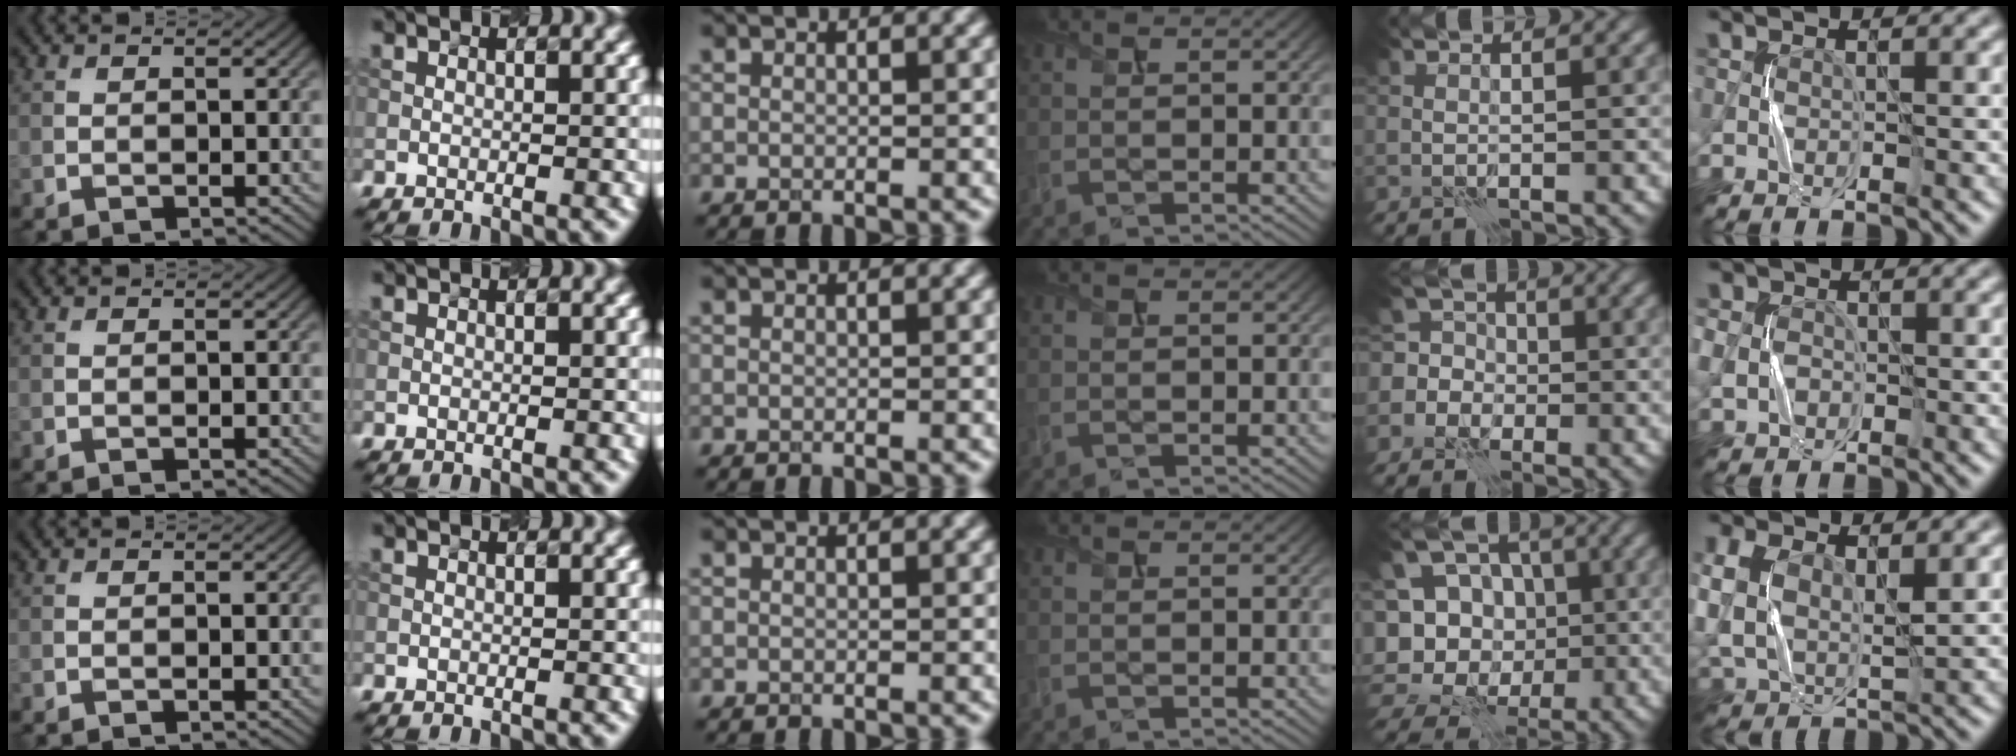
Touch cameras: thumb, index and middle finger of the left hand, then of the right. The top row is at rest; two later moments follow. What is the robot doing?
{"motion": "press", "object": "gel pad"}